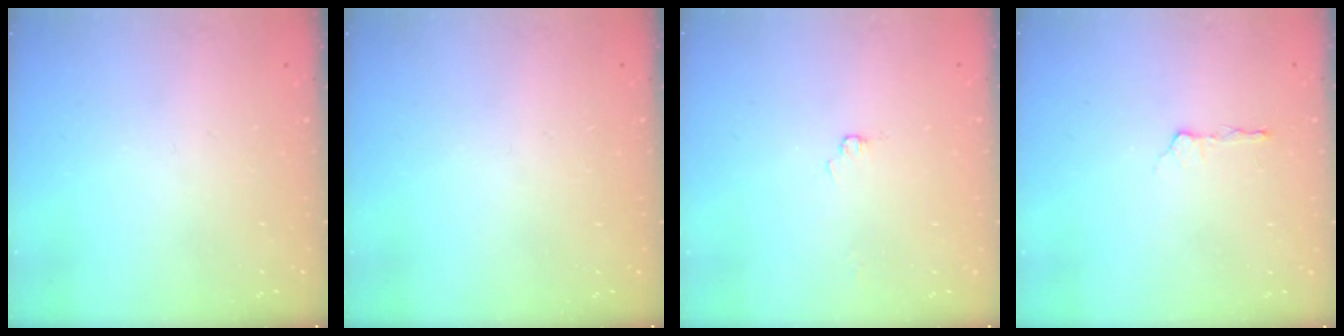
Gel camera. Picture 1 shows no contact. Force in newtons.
{"total": 0.0}
{"total": 1.7, "press": 1.7, "slide": 0.2}
{"total": 2.9, "press": 2.4, "slide": 1.6}